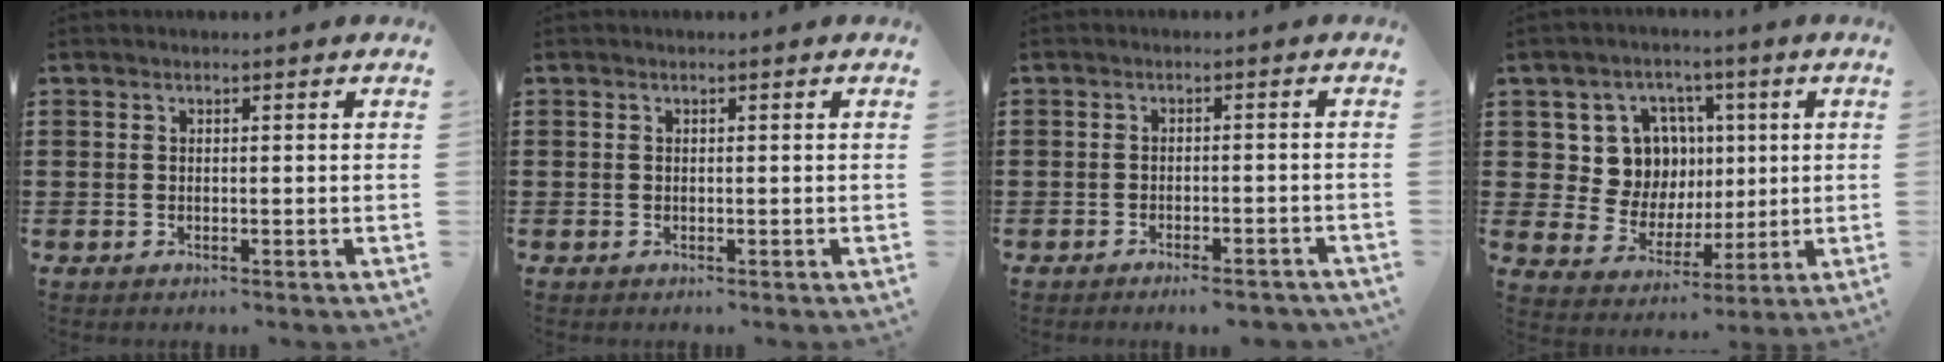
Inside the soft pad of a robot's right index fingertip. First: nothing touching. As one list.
[{"total": 0.0}, {"total": 2.5, "force": [-2.3, 0.1, 1.0], "torque": [-0.017, 0.001, -0.044]}, {"total": 9.9, "force": [2.6, 8.9, 3.3], "torque": [-0.086, 0.000, 0.055]}]